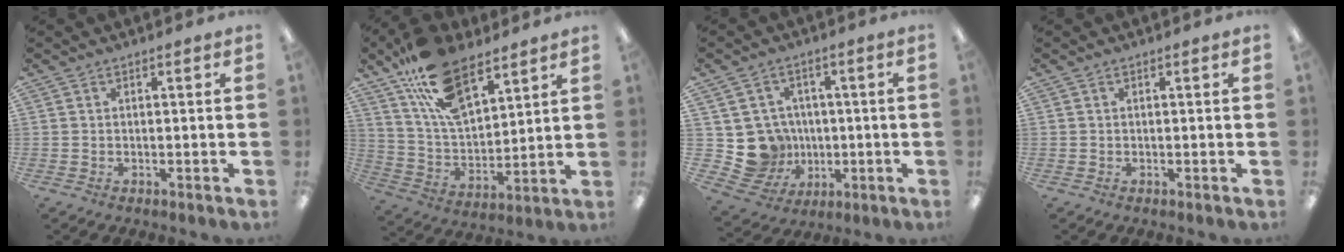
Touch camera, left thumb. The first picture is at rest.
{"total": 18.2, "force": [12.0, 8.6, 10.7], "torque": [-0.200, -0.051, 0.219]}
{"total": 10.3, "force": [-0.4, 10.0, 2.4], "torque": [-0.072, 0.001, 0.006]}
{"total": 0.0}